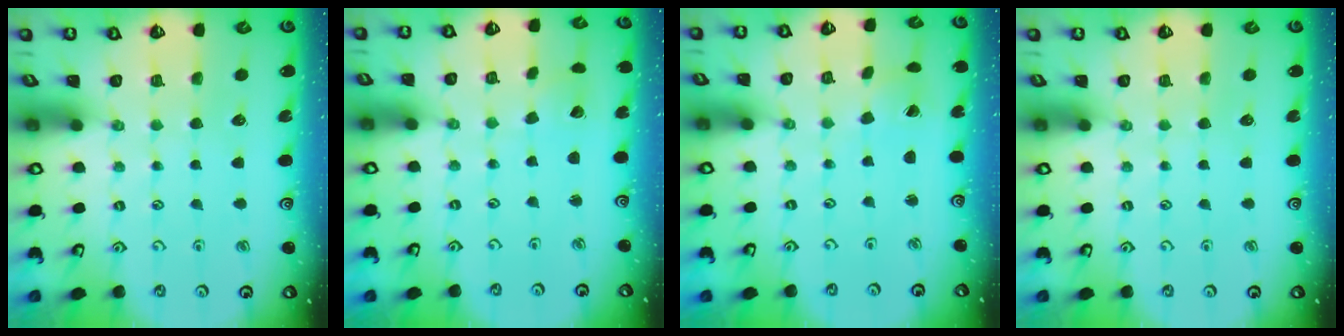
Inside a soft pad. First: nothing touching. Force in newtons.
{"total": 2.5, "press": 2.5, "slide": 0.2}
{"total": 1.5, "press": 1.5, "slide": 0.1}
{"total": 0.0}